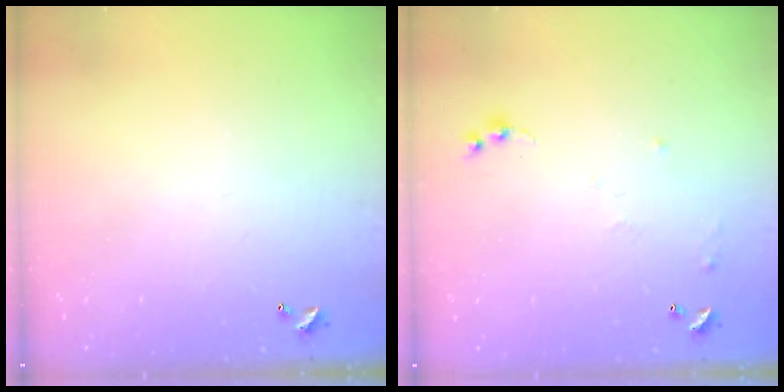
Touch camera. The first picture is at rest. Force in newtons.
{"total": 6.6, "press": 6.6, "slide": 0.6}